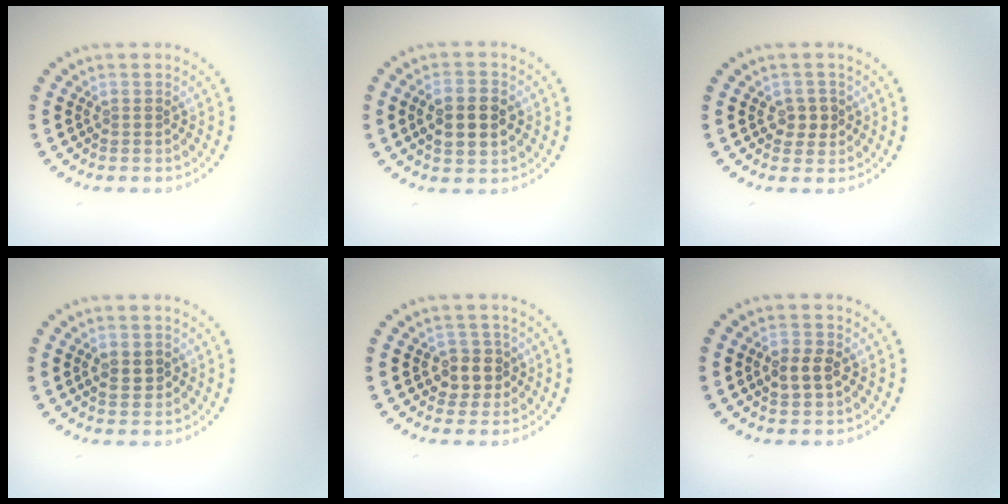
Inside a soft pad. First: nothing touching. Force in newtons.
{"total": 3.7, "press": 3.7, "slide": 0.2}
{"total": 1.9, "press": 1.8, "slide": 0.5}
{"total": 1.5, "press": 1.5, "slide": 0.1}
{"total": 2.5, "press": 2.3, "slide": 0.9}
{"total": 2.5, "press": 2.5, "slide": 0.2}